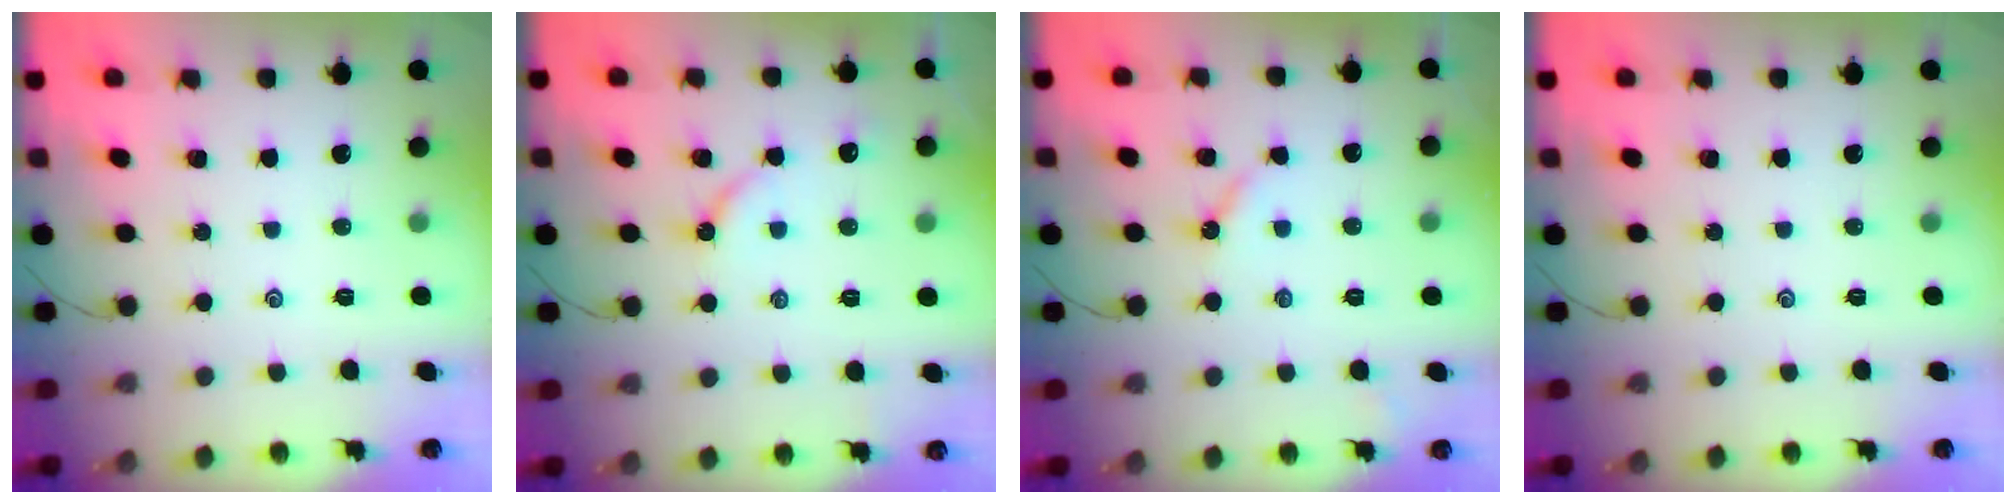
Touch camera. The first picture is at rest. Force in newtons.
{"total": 4.9, "press": 4.9, "slide": 0.8}
{"total": 3.6, "press": 3.6, "slide": 0.3}
{"total": 0.0}